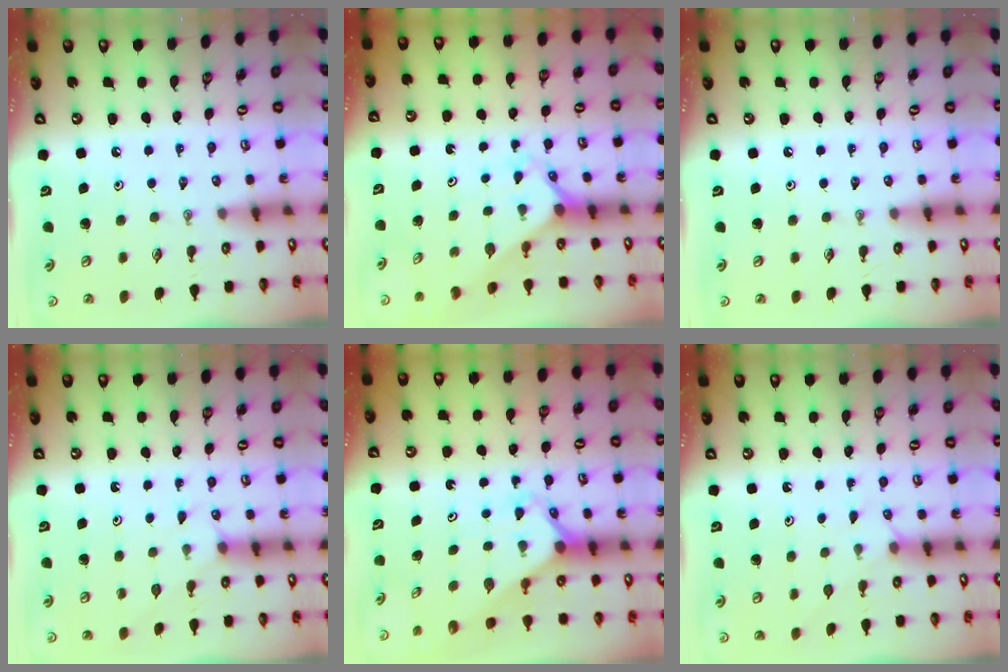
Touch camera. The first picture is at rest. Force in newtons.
{"total": 2.2, "press": 2.2, "slide": 0.2}
{"total": 0.0}
{"total": 3.2, "press": 3.2, "slide": 0.4}
{"total": 2.3, "press": 2.3, "slide": 0.2}
{"total": 3.3, "press": 3.3, "slide": 0.4}